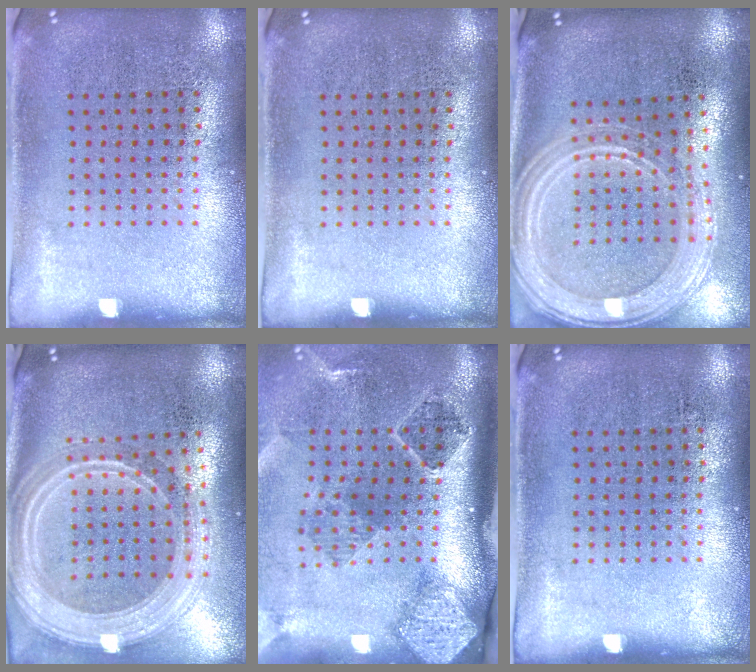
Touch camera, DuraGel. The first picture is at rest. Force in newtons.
{"total": 0.0}
{"total": 2.3, "press": 2.0, "slide": 1.0}
{"total": 2.9, "press": 2.3, "slide": 1.7}
{"total": 2.8, "press": 1.9, "slide": 2.1}
{"total": 0.0}